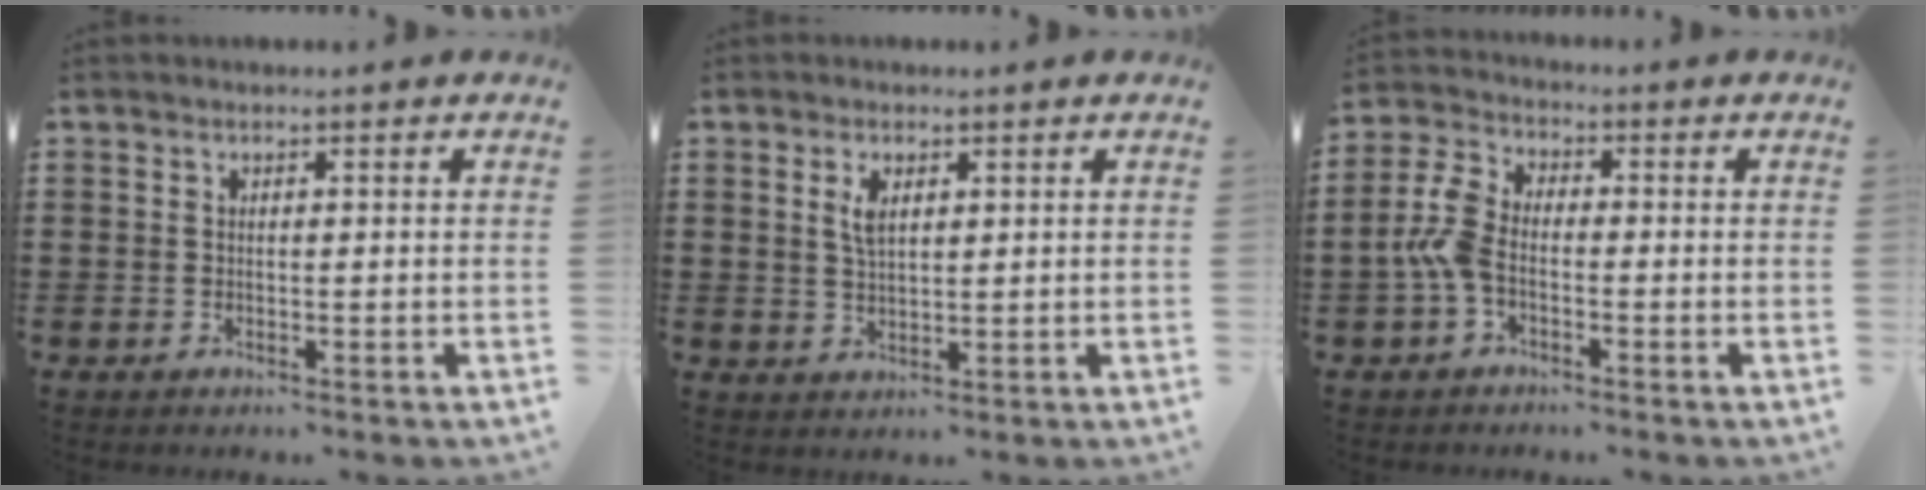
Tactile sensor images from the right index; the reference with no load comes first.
{"total": 3.1, "force": [1.2, 1.4, 2.4], "torque": [-0.053, 0.004, 0.022]}
{"total": 5.8, "force": [-1.8, 3.3, 4.4], "torque": [-0.121, -0.001, -0.043]}